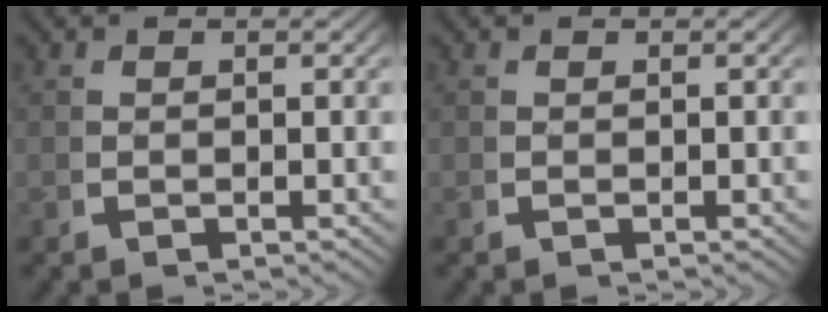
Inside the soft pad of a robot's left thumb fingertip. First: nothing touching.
{"total": 0.0}